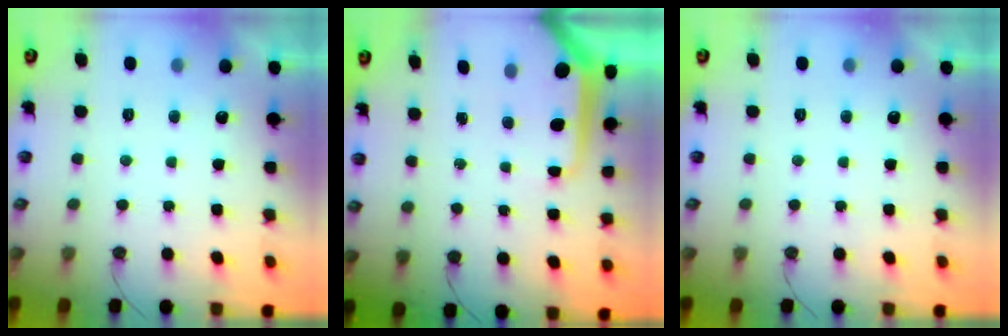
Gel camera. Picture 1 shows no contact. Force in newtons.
{"total": 9.3, "press": 9.3, "slide": 0.7}
{"total": 0.0}